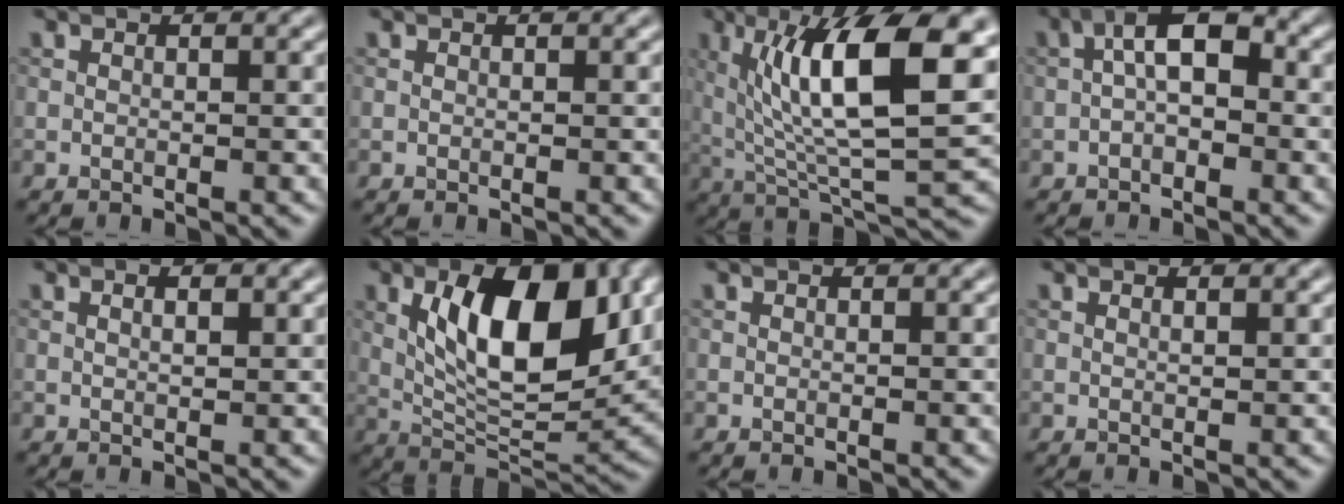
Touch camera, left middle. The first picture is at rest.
{"total": 0.0}
{"total": 12.3, "force": [3.5, 3.2, 11.3], "torque": [-0.182, 0.003, 0.063]}
{"total": 4.2, "force": [-0.2, 1.9, 3.7], "torque": [-0.060, 0.017, -0.013]}
{"total": 1.3, "force": [0.6, 0.4, 1.1], "torque": [-0.010, -0.011, 0.011]}
{"total": 10.3, "force": [2.2, 4.5, 8.9], "torque": [-0.140, -0.004, 0.040]}
{"total": 0.0}
{"total": 0.6, "force": [0.4, 0.1, 0.4], "torque": [-0.008, -0.002, 0.005]}